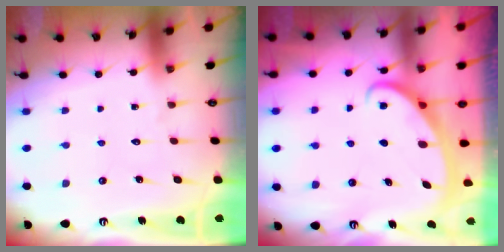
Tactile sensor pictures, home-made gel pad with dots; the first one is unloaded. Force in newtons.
{"total": 2.6, "press": 2.6, "slide": 0.4}